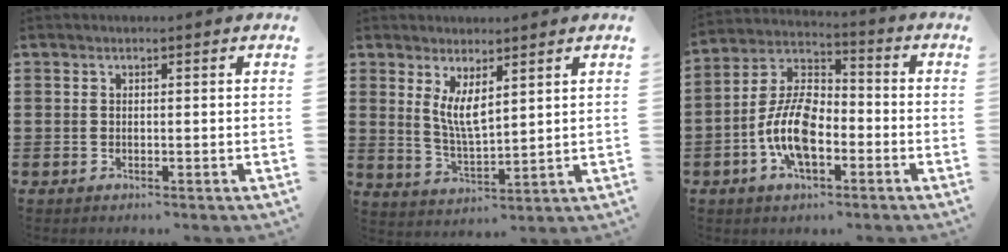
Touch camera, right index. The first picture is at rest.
{"total": 5.0, "force": [2.2, 1.7, 4.2], "torque": [-0.088, 0.000, 0.041]}
{"total": 10.6, "force": [-3.4, 5.6, 8.3], "torque": [-0.202, -0.001, -0.070]}